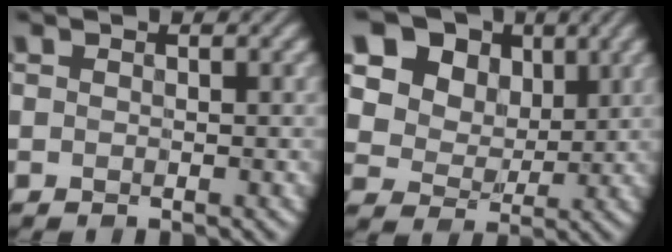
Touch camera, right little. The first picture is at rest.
{"total": 15.2, "force": [7.2, 11.4, 6.9], "torque": [-0.177, 0.029, 0.137]}